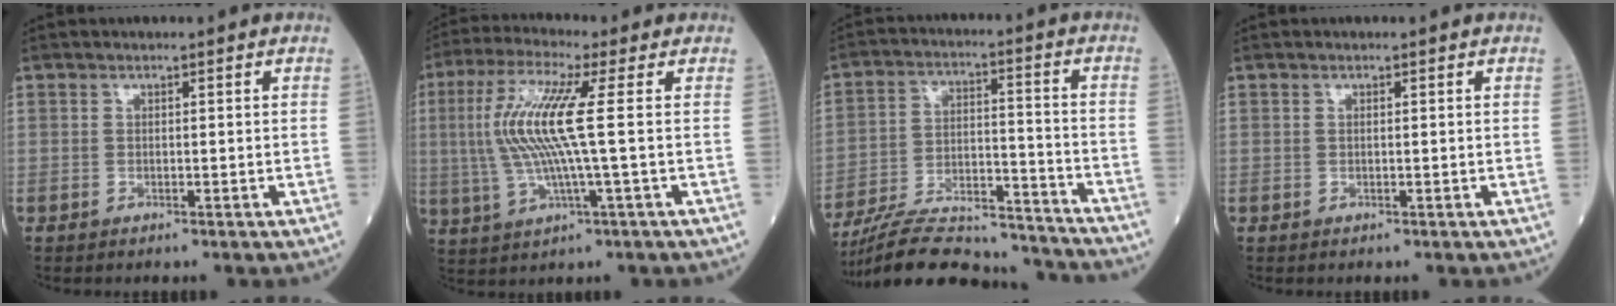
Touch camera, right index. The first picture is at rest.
{"total": 11.4, "force": [1.1, 0.0, 11.3], "torque": [-0.251, 0.008, 0.018]}
{"total": 21.3, "force": [-19.9, 3.8, 6.6], "torque": [-0.120, 0.007, -0.302]}
{"total": 0.0}